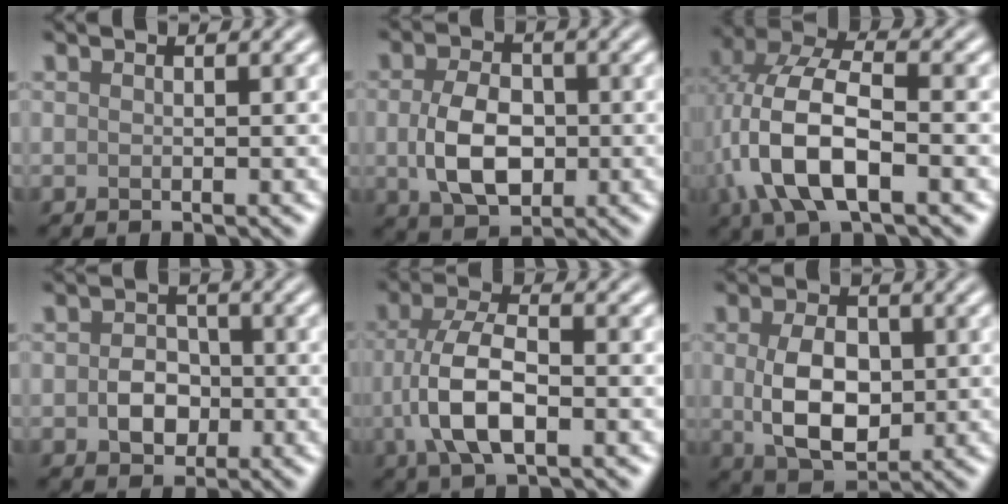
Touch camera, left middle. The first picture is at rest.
{"total": 5.7, "force": [-0.4, 3.9, 4.2], "torque": [-0.089, -0.005, -0.007]}
{"total": 9.1, "force": [-1.9, 4.2, 7.8], "torque": [-0.164, 0.013, -0.044]}
{"total": 3.1, "force": [-0.6, 2.5, 1.8], "torque": [-0.029, 0.001, -0.015]}
{"total": 6.5, "force": [-1.2, 3.0, 5.6], "torque": [-0.120, 0.004, -0.026]}
{"total": 6.6, "force": [0.1, 4.3, 5.0], "torque": [-0.101, -0.005, 0.005]}